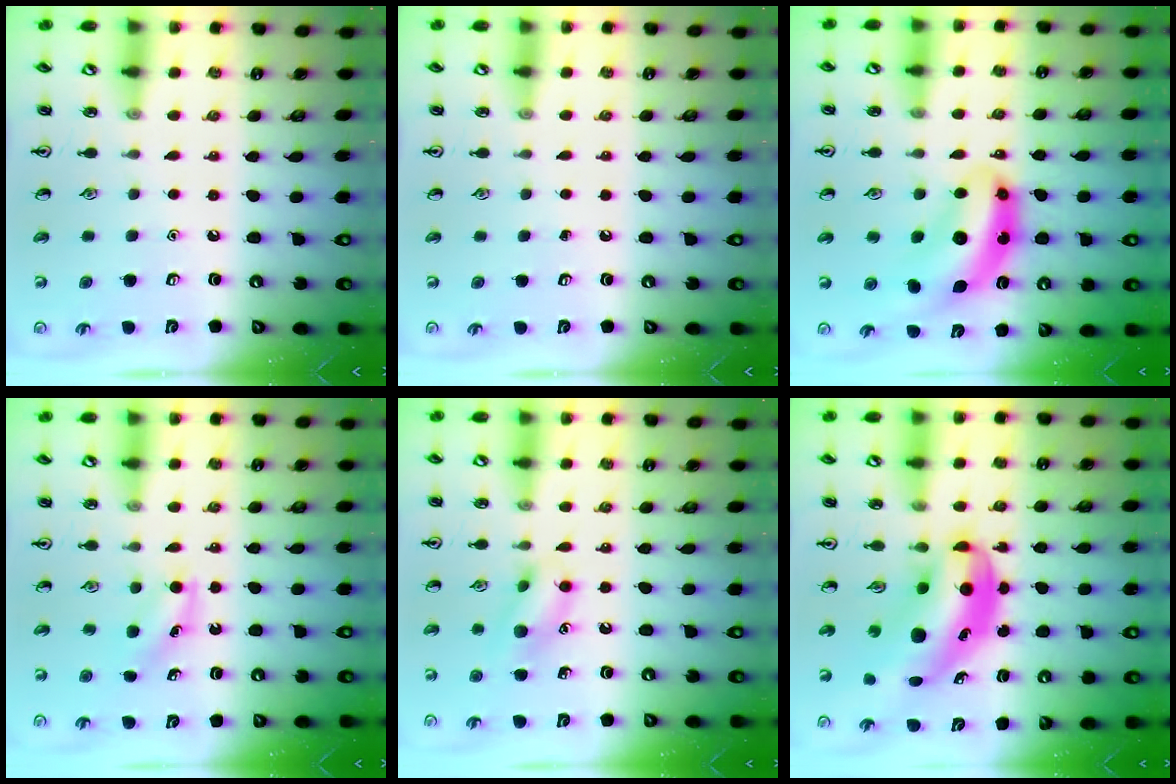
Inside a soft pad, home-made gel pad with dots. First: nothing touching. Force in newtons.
{"total": 0.0}
{"total": 8.8, "press": 8.4, "slide": 2.7}
{"total": 3.9, "press": 3.7, "slide": 1.3}
{"total": 10.6, "press": 10.5, "slide": 1.1}
{"total": 8.1, "press": 7.8, "slide": 2.0}